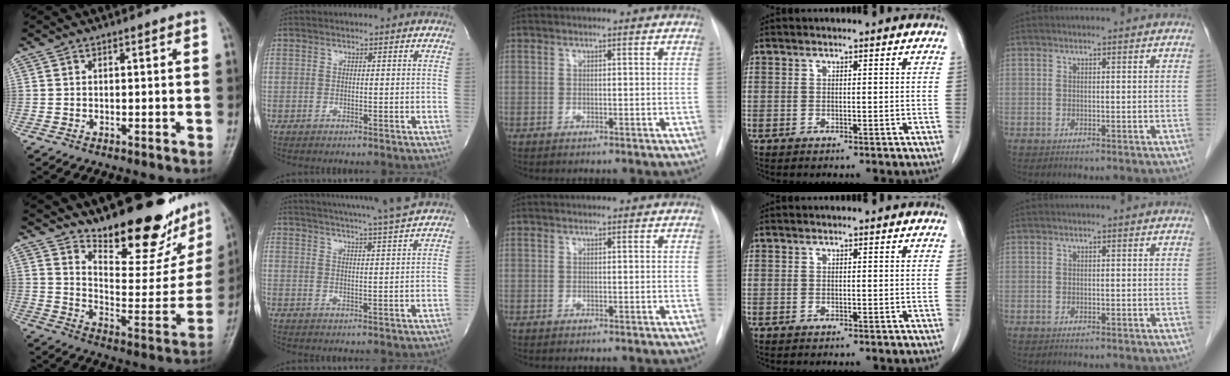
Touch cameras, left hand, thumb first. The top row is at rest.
{"thumb": {"total": 21.1, "force": [17.2, 6.3, 10.4], "torque": [-0.106, -0.127, 0.249]}, "index": {"total": 13.2, "force": [12.1, -1.7, 4.9], "torque": [-0.088, -0.024, 0.164]}}